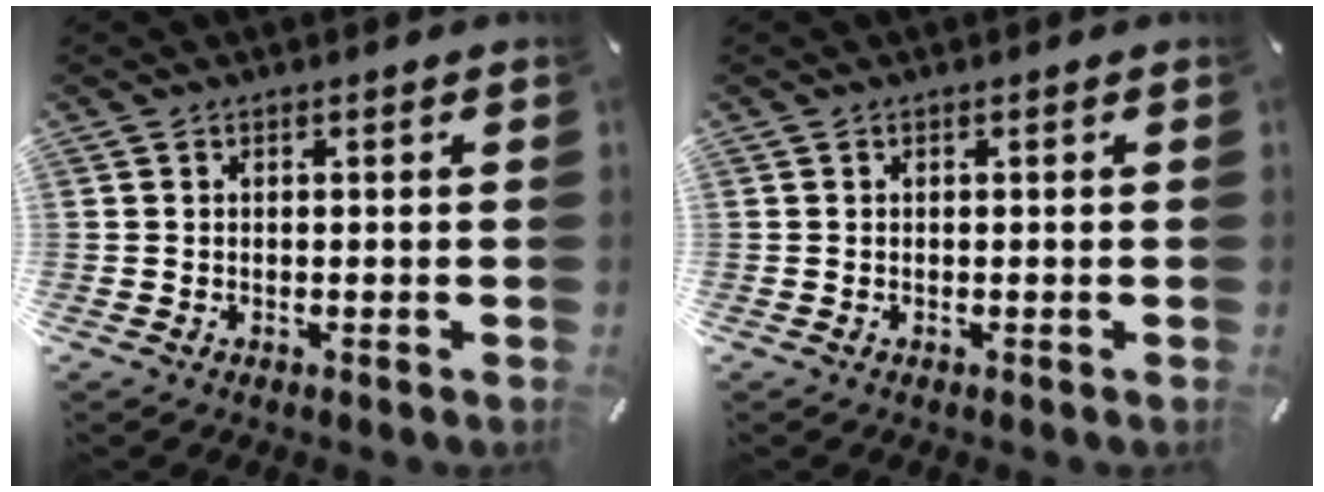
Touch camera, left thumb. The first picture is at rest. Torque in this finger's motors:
{"motor_torque": [-0.05, 0.05, 0.01, 0.03, 0.00]}